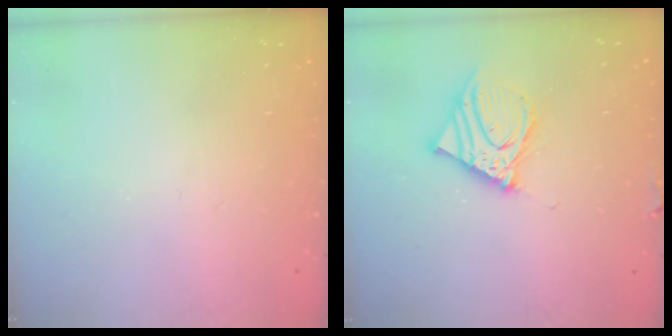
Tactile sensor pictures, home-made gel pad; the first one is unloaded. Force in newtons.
{"total": 11.7, "press": 11.5, "slide": 2.2}